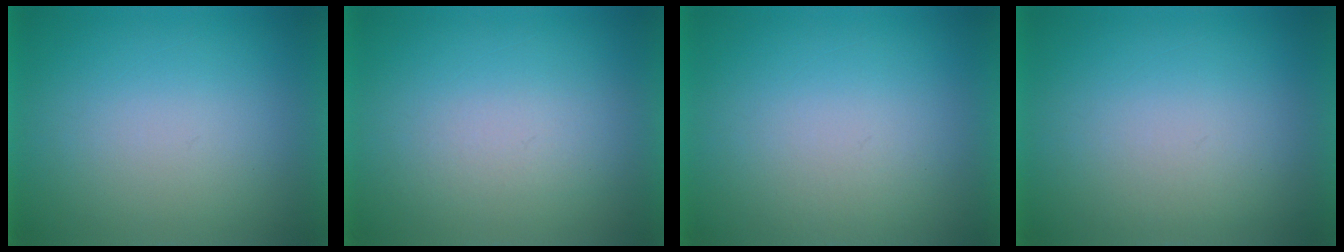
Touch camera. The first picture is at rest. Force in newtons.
{"total": 1.4}
{"total": 1.2}
{"total": 1.1}